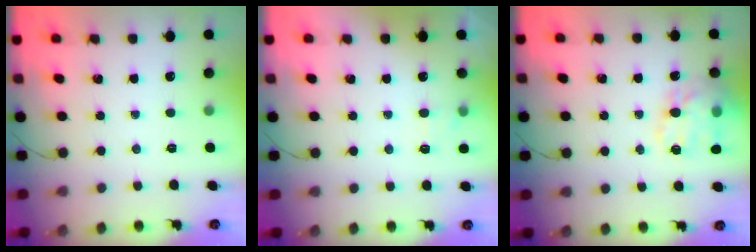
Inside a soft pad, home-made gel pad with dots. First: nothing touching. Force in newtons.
{"total": 4.7, "press": 4.4, "slide": 1.6}
{"total": 17.6, "press": 17.3, "slide": 2.9}